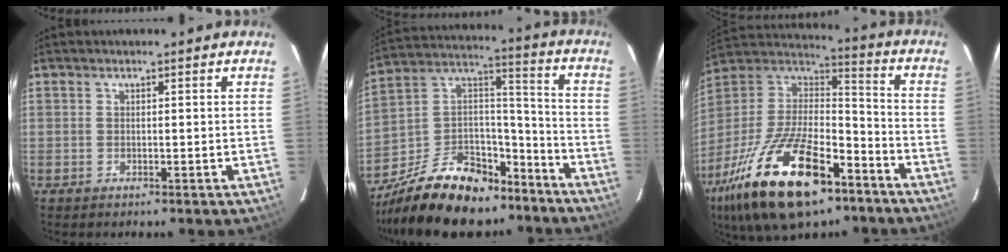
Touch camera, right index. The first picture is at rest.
{"total": 23.4, "force": [-16.5, 12.1, 11.2], "torque": [-0.238, 0.058, -0.250]}
{"total": 28.3, "force": [-16.5, 12.2, 19.4], "torque": [-0.388, -0.022, -0.275]}